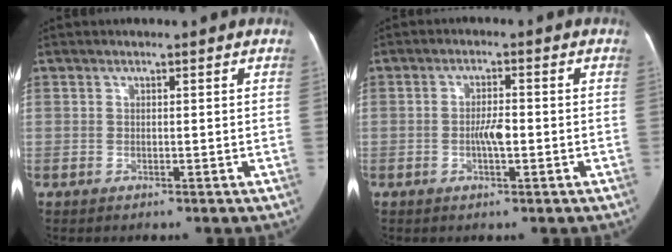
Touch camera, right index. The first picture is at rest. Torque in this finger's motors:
{"motor_torque": [0.81, -0.34, 0.42, 0.10]}